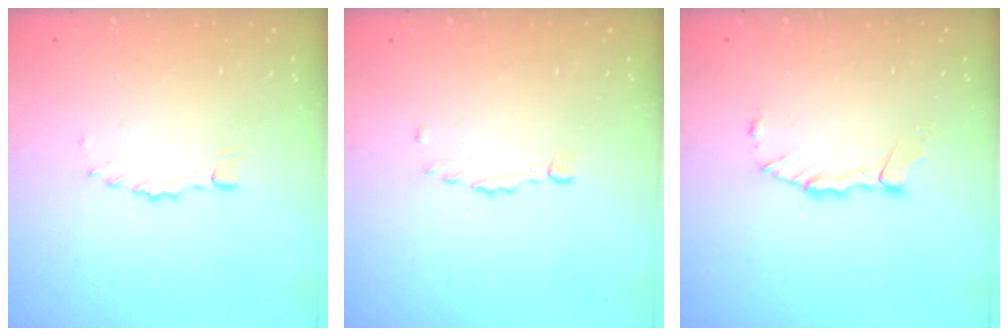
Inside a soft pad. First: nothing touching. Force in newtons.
{"total": 0.6, "press": 0.5, "slide": 0.3}
{"total": 6.2, "press": 6.2, "slide": 0.6}